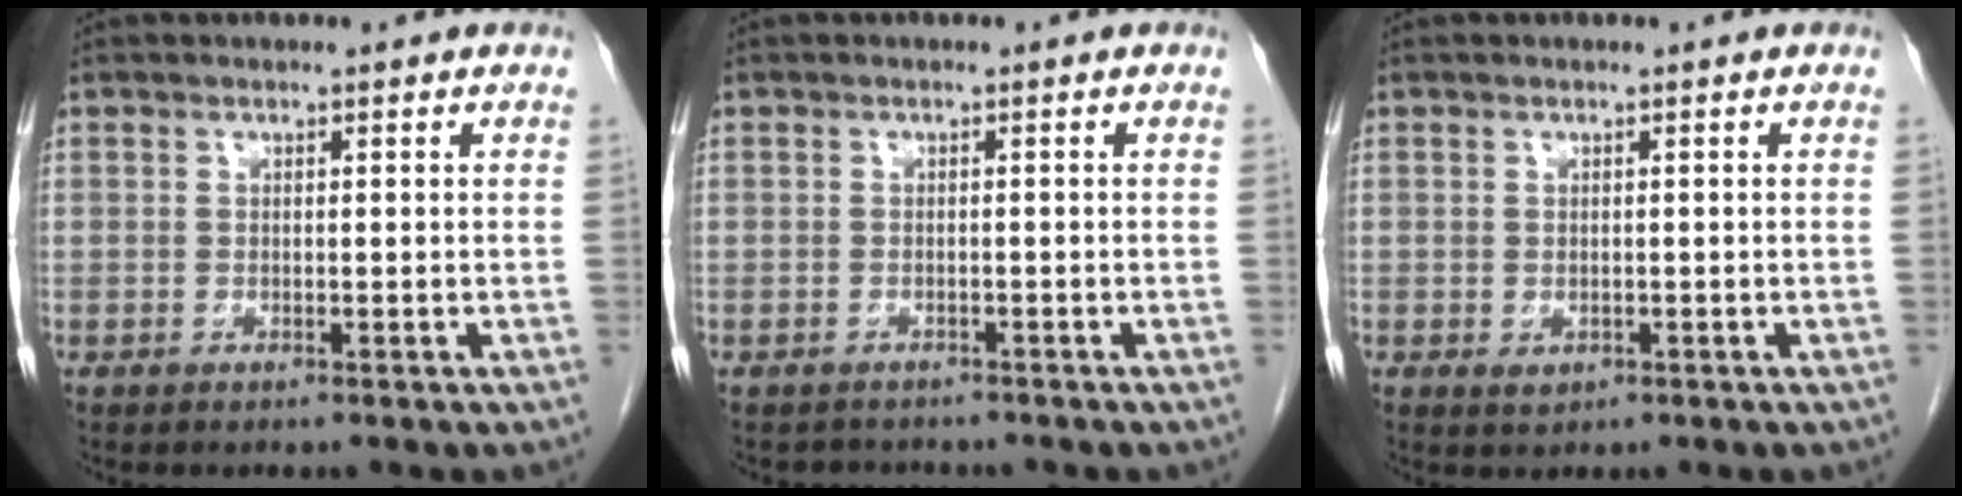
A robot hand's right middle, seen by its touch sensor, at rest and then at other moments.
{"total": 2.3, "force": [-2.1, 0.8, -0.1], "torque": [-0.004, -0.004, -0.030]}
{"total": 1.1, "force": [-0.3, 0.8, 0.7], "torque": [-0.014, -0.003, 0.001]}